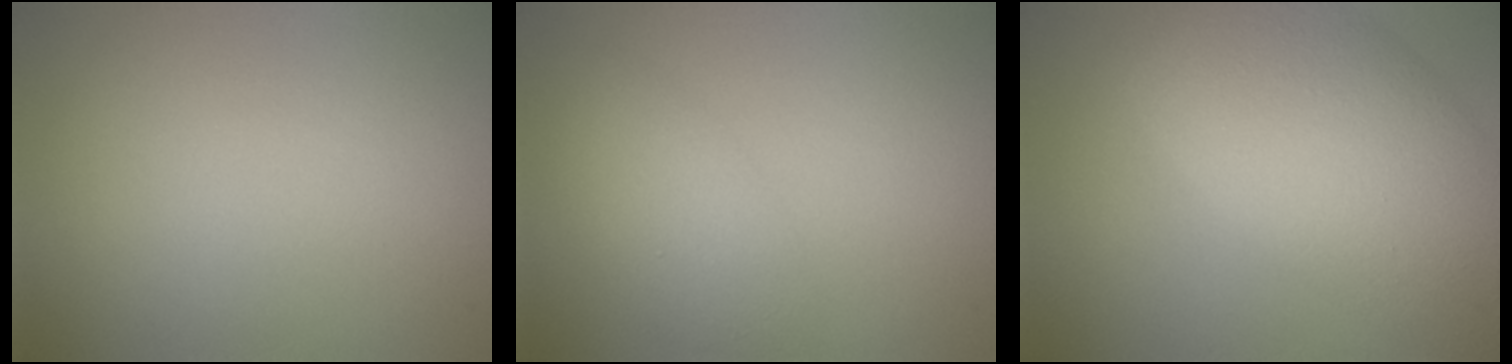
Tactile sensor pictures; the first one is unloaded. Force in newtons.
{"total": 3.0, "press": 3.0, "slide": 0.2}
{"total": 10.2, "press": 10.2, "slide": 0.6}